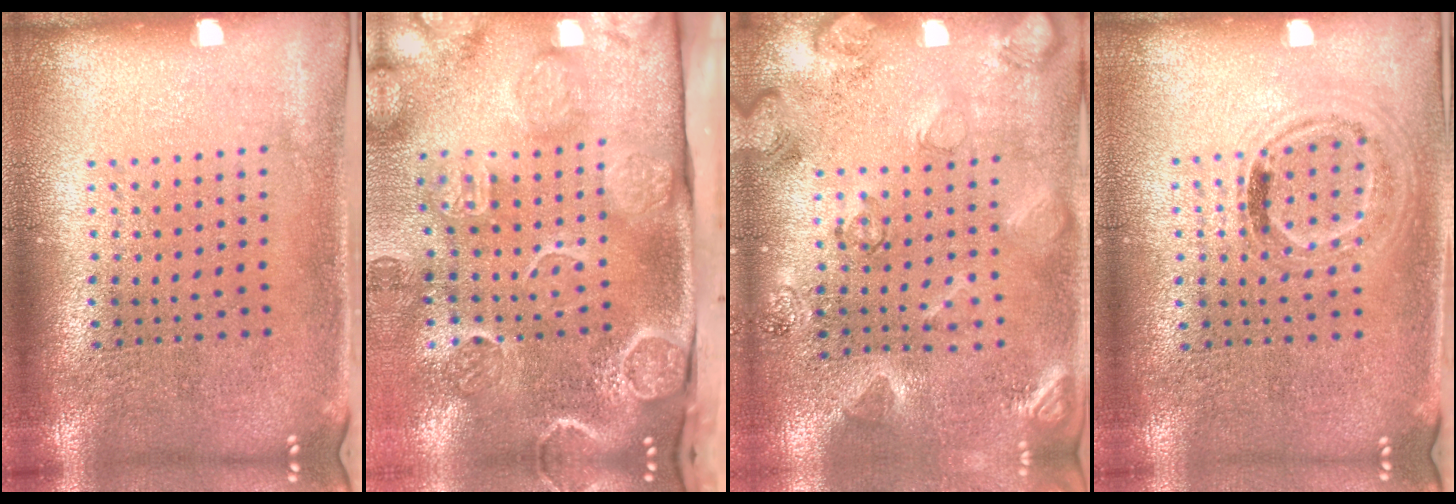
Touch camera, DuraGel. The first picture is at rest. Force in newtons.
{"total": 4.6, "press": 3.3, "slide": 3.2}
{"total": 2.1, "press": 2.1, "slide": 0.5}
{"total": 0.9, "press": 0.9, "slide": 0.3}